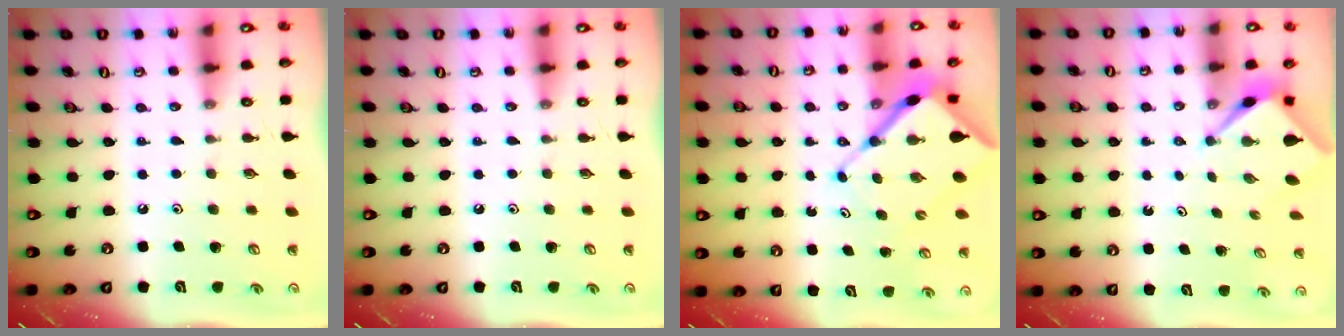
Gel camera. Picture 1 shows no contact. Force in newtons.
{"total": 0.0}
{"total": 11.4, "press": 11.4, "slide": 1.2}
{"total": 2.5, "press": 2.5, "slide": 0.2}